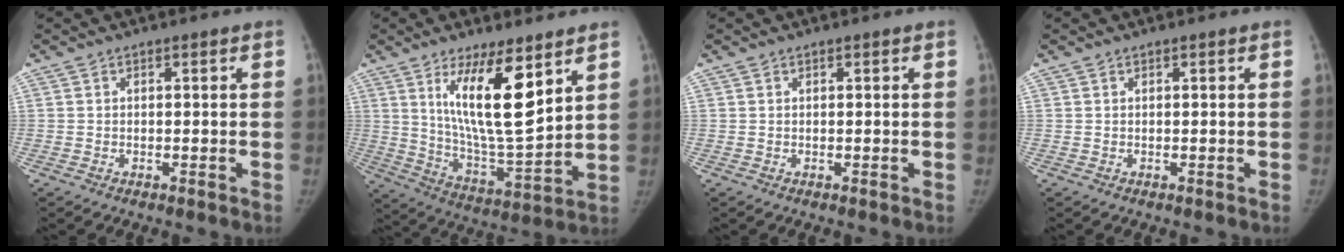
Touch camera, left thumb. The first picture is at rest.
{"total": 16.4, "force": [7.7, 4.5, 13.7], "torque": [-0.221, -0.057, 0.148]}
{"total": 0.0}
{"total": 0.0}